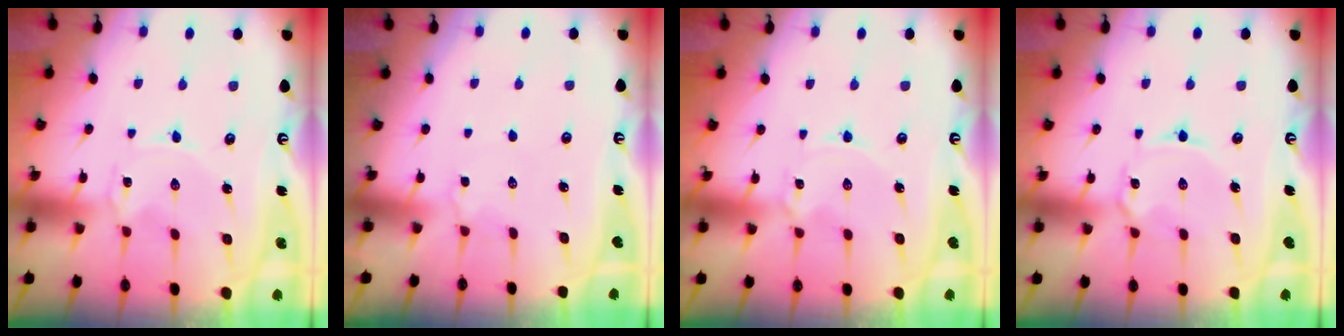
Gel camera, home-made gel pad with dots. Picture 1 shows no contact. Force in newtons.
{"total": 4.2, "press": 4.2, "slide": 0.6}
{"total": 1.2, "press": 1.2, "slide": 0.2}
{"total": 3.6, "press": 3.5, "slide": 0.4}